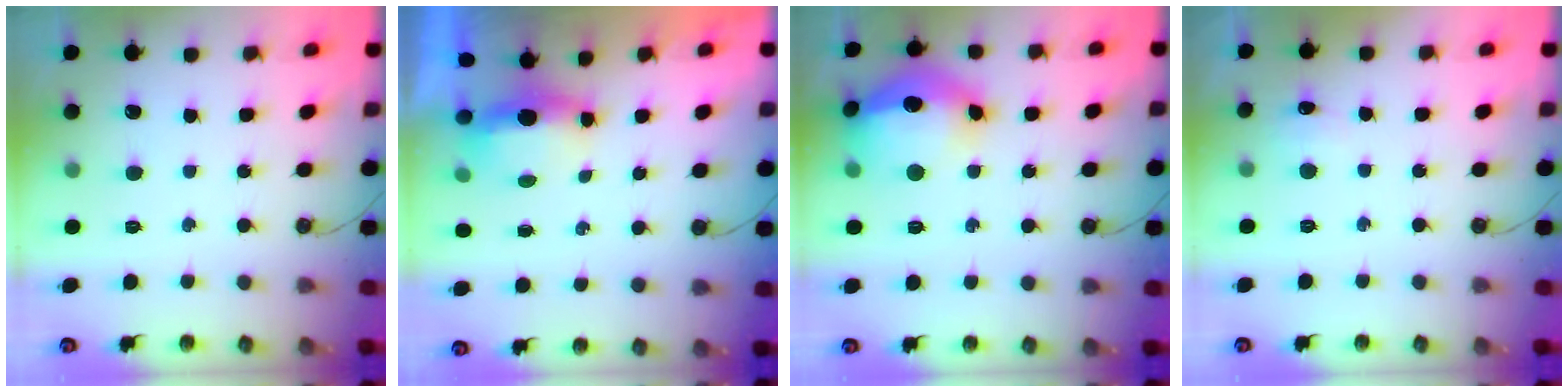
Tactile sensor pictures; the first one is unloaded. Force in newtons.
{"total": 5.1, "press": 5.0, "slide": 1.1}
{"total": 18.0, "press": 17.9, "slide": 1.5}
{"total": 5.9, "press": 5.8, "slide": 0.8}